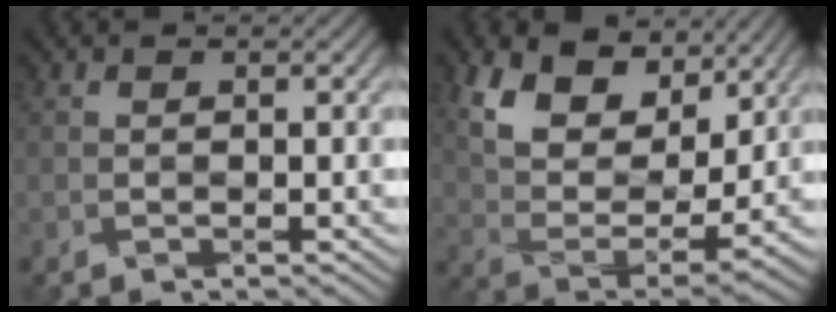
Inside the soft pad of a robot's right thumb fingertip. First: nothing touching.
{"total": 11.6, "force": [7.0, 5.9, 7.0], "torque": [-0.148, 0.008, 0.130]}